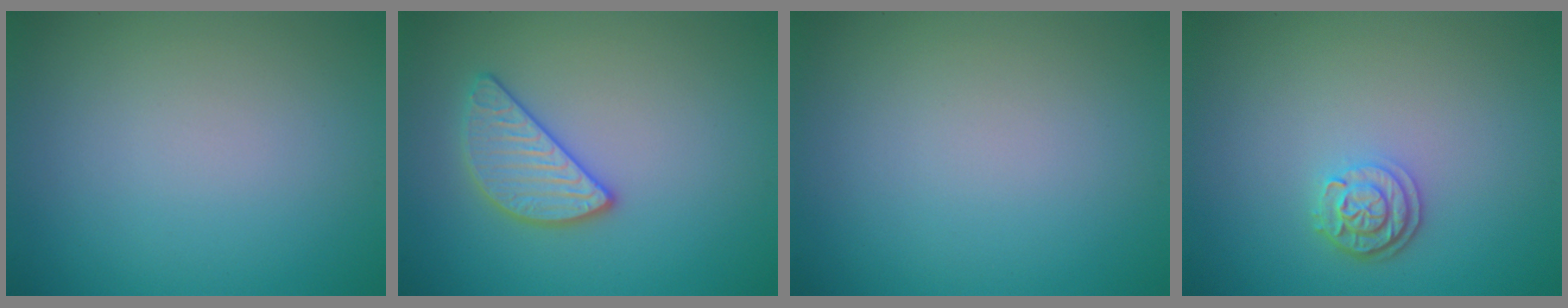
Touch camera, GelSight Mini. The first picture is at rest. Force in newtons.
{"total": 2.7, "press": 2.7, "slide": 0.1}
{"total": 0.0}
{"total": 2.4, "press": 2.1, "slide": 1.3}